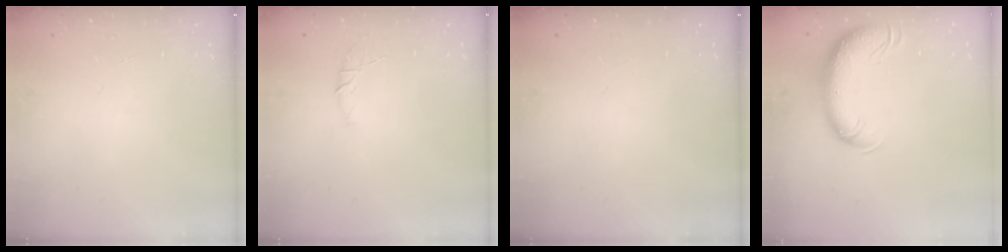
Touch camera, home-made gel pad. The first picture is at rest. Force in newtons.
{"total": 4.8, "press": 4.7, "slide": 1.2}
{"total": 0.0}
{"total": 10.6, "press": 10.3, "slide": 2.5}